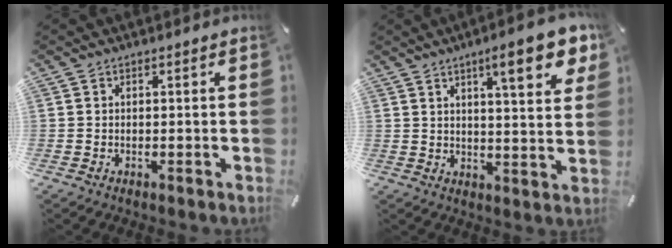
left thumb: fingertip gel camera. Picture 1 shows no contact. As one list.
[{"total": 12.2, "force": [6.9, 3.1, 9.7], "torque": [-0.132, -0.030, 0.106]}]